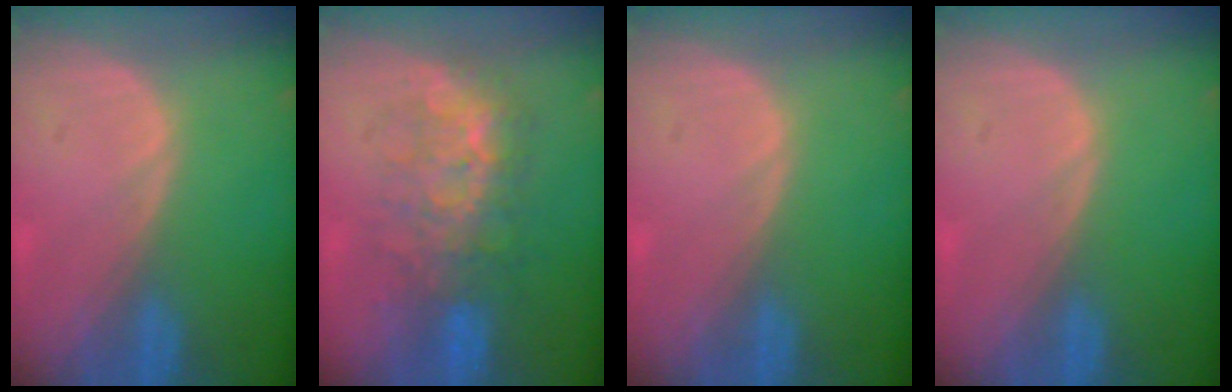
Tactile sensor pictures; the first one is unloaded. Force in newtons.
{"total": 7.8, "press": 7.7, "slide": 1.3}
{"total": 0.0}
{"total": 0.0}